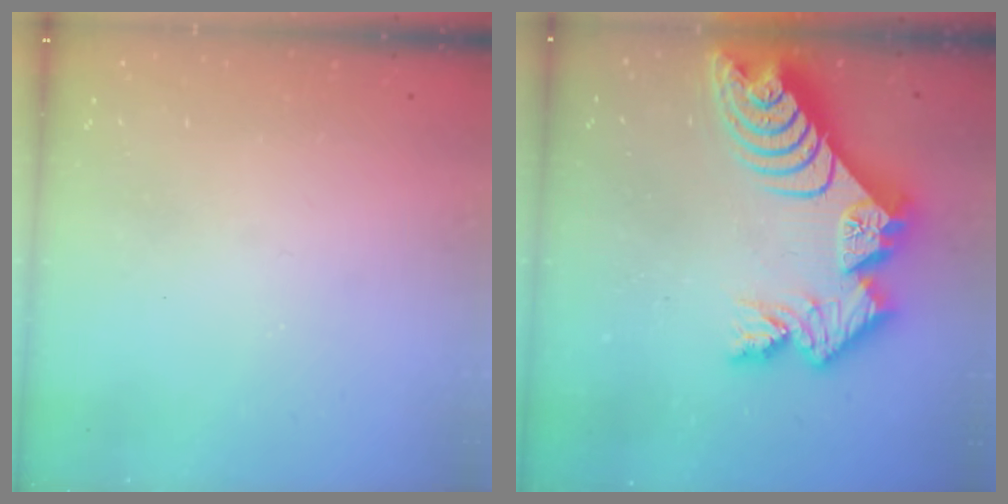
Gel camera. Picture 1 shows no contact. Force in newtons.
{"total": 17.0, "press": 16.9, "slide": 1.6}